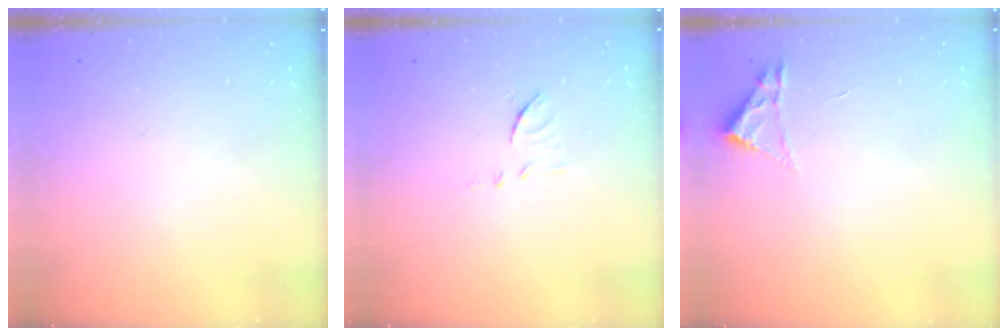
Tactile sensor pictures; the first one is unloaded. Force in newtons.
{"total": 8.2, "press": 8.2, "slide": 0.2}
{"total": 1.8, "press": 1.8, "slide": 0.2}